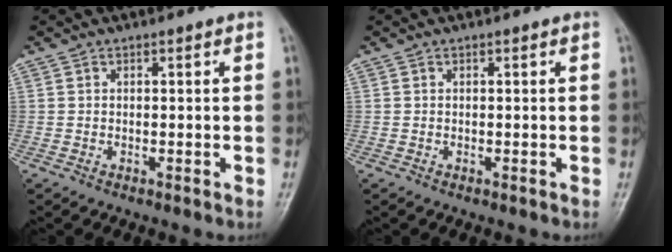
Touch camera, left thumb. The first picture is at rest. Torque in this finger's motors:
{"motor_torque": [0.00, 0.00, 0.00, 0.00, 0.00]}